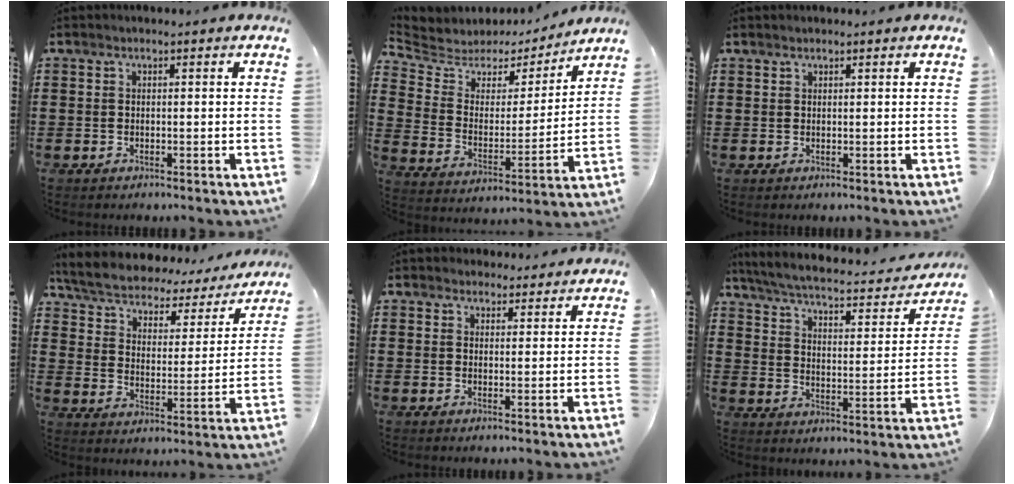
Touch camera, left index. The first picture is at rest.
{"total": 5.0, "force": [4.3, 2.4, 0.4], "torque": [-0.046, -0.031, 0.069]}
{"total": 0.7, "force": [0.6, 0.2, 0.0], "torque": [-0.003, 0.000, 0.013]}
{"total": 4.7, "force": [4.3, 1.2, 1.4], "torque": [-0.050, -0.033, 0.067]}
{"total": 2.7, "force": [2.6, 0.9, -0.1], "torque": [-0.005, -0.002, 0.050]}
{"total": 3.9, "force": [3.5, 0.2, 1.7], "torque": [-0.056, -0.031, 0.050]}